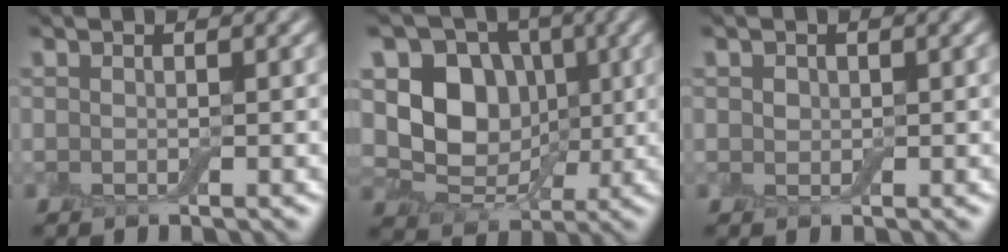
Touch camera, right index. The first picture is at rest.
{"total": 7.5, "force": [1.0, 6.2, 4.2], "torque": [-0.063, -0.006, 0.007]}
{"total": 0.8, "force": [0.3, 0.7, 0.2], "torque": [-0.004, 0.001, 0.001]}